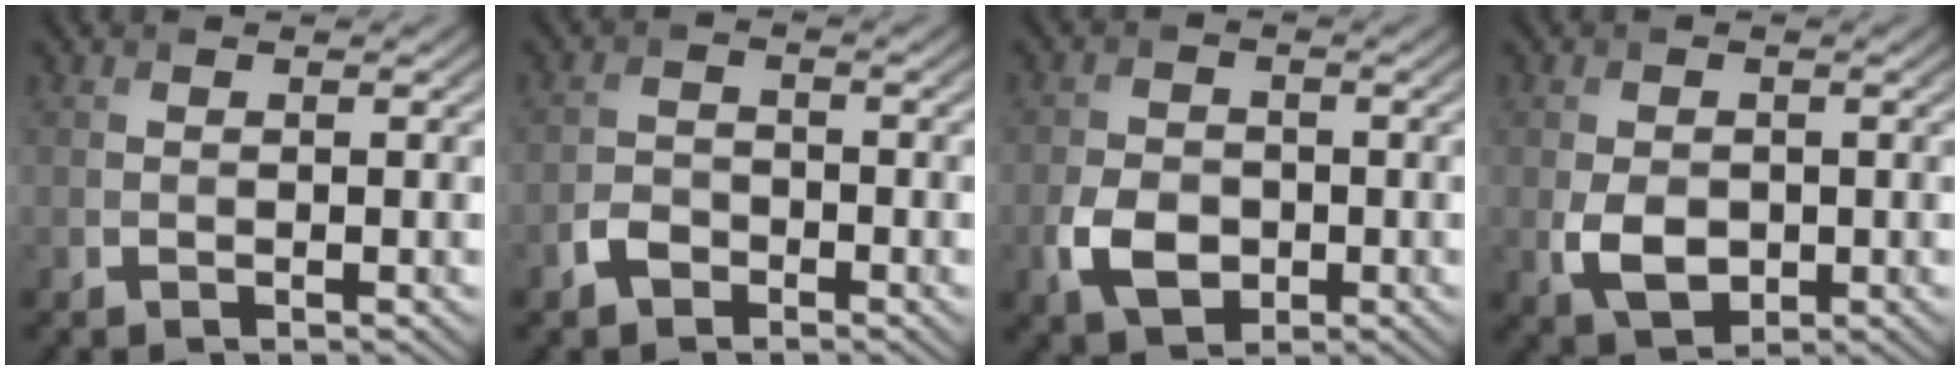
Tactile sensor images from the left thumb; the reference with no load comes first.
{"total": 2.6, "force": [-1.7, 1.7, 1.0], "torque": [-0.021, 0.003, -0.041]}
{"total": 5.0, "force": [-1.6, 3.6, 3.1], "torque": [-0.067, -0.009, -0.034]}
{"total": 4.1, "force": [-0.6, 2.9, 2.8], "torque": [-0.062, -0.012, -0.010]}